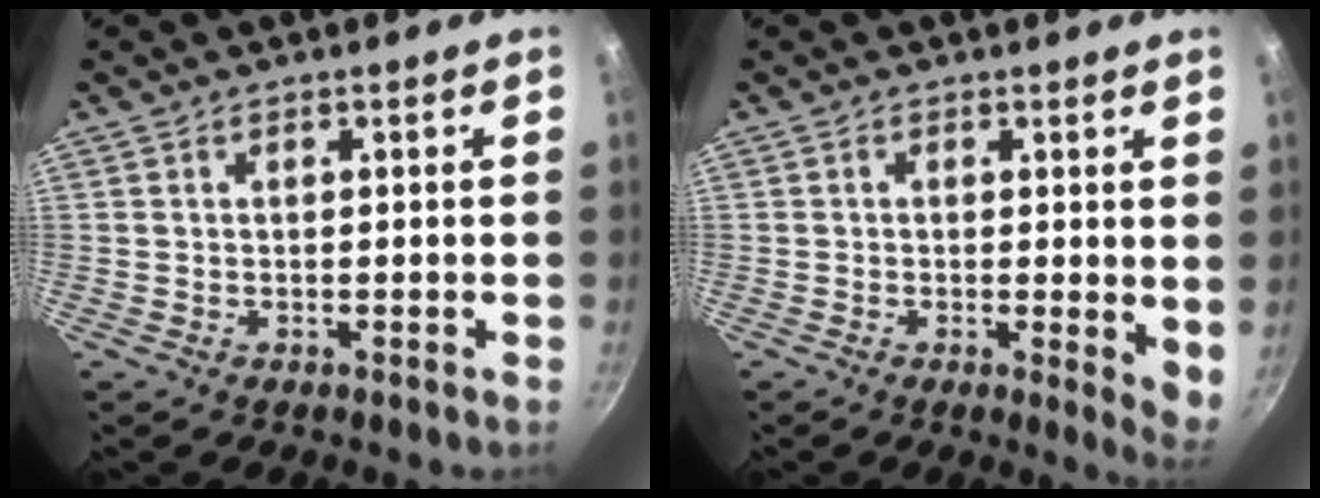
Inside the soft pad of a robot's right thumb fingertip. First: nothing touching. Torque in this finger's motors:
{"motor_torque": [0.11, -0.56, 0.11, 0.61, 0.00]}